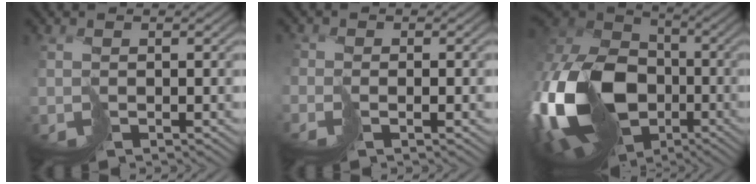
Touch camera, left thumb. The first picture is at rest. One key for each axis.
{"total": 0.9, "fx": -0.6, "fy": -0.4, "fz": -0.5, "tx": 0.023, "ty": 0.006, "tz": -0.016}
{"total": 21.0, "fx": -6.5, "fy": 14.7, "fz": 13.5, "tx": -0.353, "ty": -0.014, "tz": -0.102}